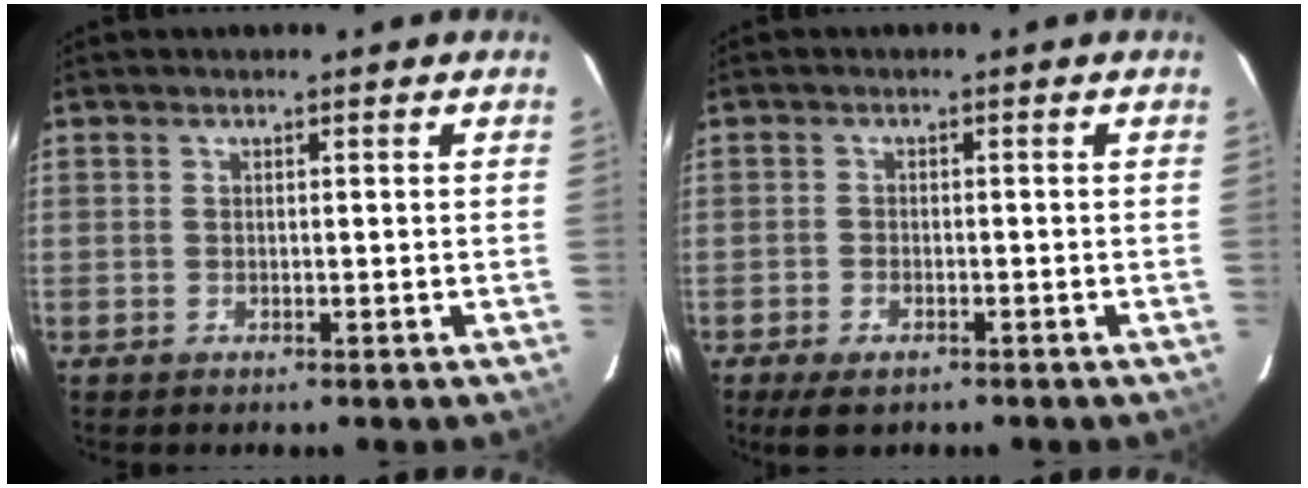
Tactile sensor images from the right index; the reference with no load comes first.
{"total": 4.4, "force": [-3.1, 2.1, 2.3], "torque": [-0.059, -0.015, -0.053]}